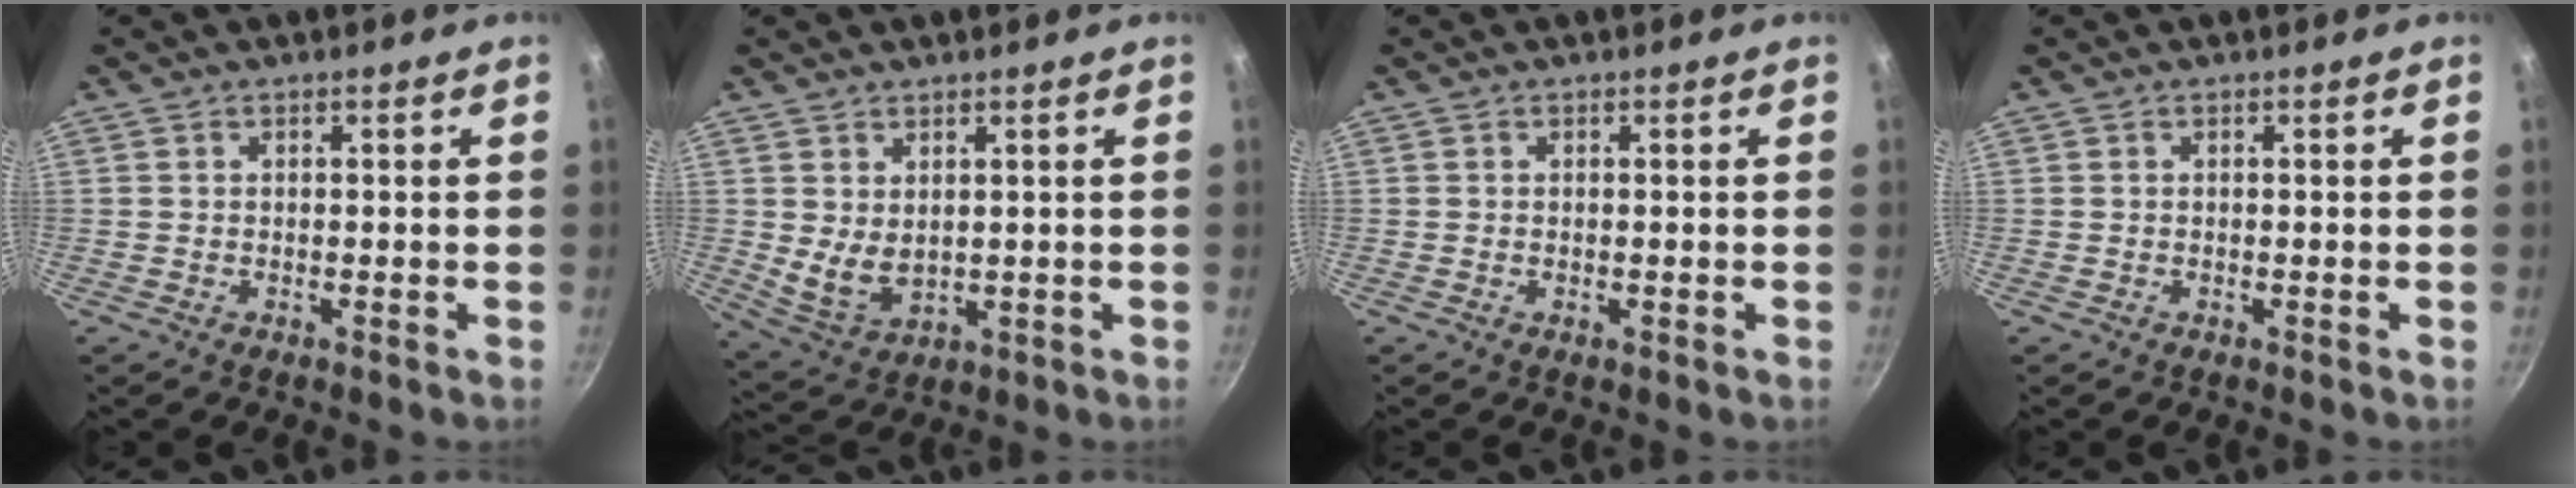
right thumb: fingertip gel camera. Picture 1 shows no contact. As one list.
[{"total": 5.9, "force": [1.7, 3.8, 4.2], "torque": [-0.068, -0.028, 0.045]}, {"total": 0.0}, {"total": 0.0}]